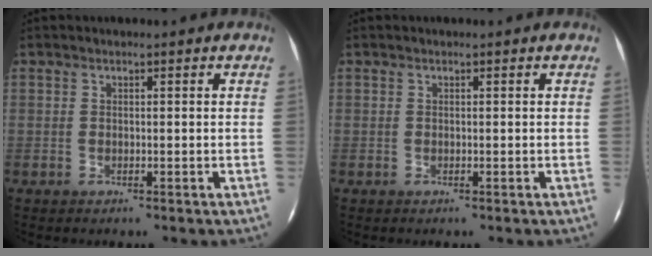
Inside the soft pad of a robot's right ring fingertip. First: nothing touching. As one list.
[{"total": 0.0}]